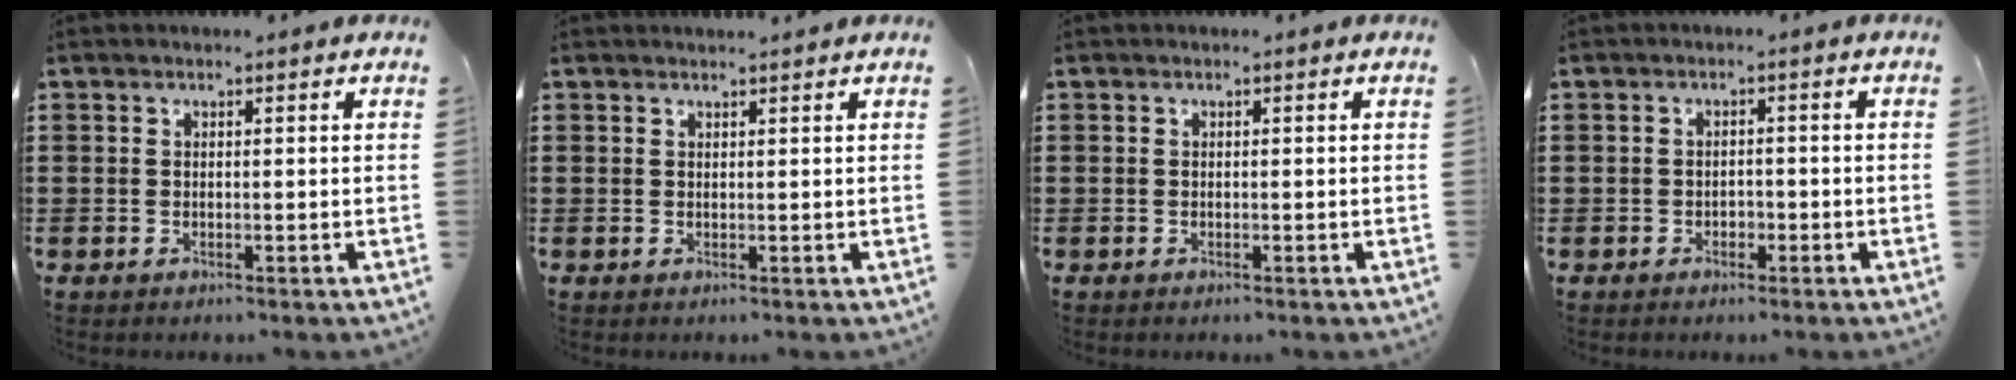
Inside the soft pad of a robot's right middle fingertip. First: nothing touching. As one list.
[{"total": 0.9, "force": [0.9, -0.1, 0.0], "torque": [-0.001, -0.004, 0.017]}, {"total": 0.0}, {"total": 1.2, "force": [-0.8, 0.9, 0.3], "torque": [-0.007, -0.001, -0.019]}]